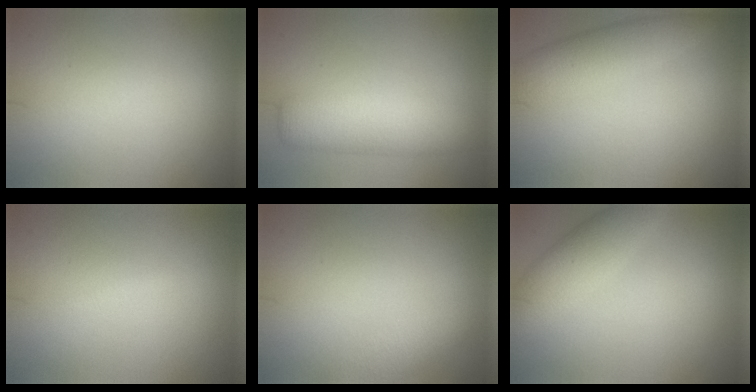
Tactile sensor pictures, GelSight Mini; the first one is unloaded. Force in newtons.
{"total": 5.5, "press": 5.5, "slide": 0.2}
{"total": 3.9, "press": 3.9, "slide": 0.1}
{"total": 0.5, "press": 0.5, "slide": 0.1}
{"total": 2.6, "press": 2.6, "slide": 0.1}
{"total": 4.0, "press": 4.0, "slide": 0.1}